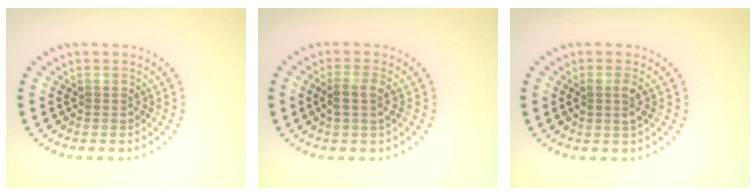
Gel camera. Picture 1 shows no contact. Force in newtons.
{"total": 1.8, "press": 1.6, "slide": 0.9}
{"total": 1.1, "press": 1.0, "slide": 0.5}